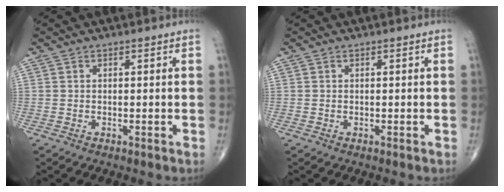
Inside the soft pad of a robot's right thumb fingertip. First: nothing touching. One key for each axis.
{"total": 0.0}